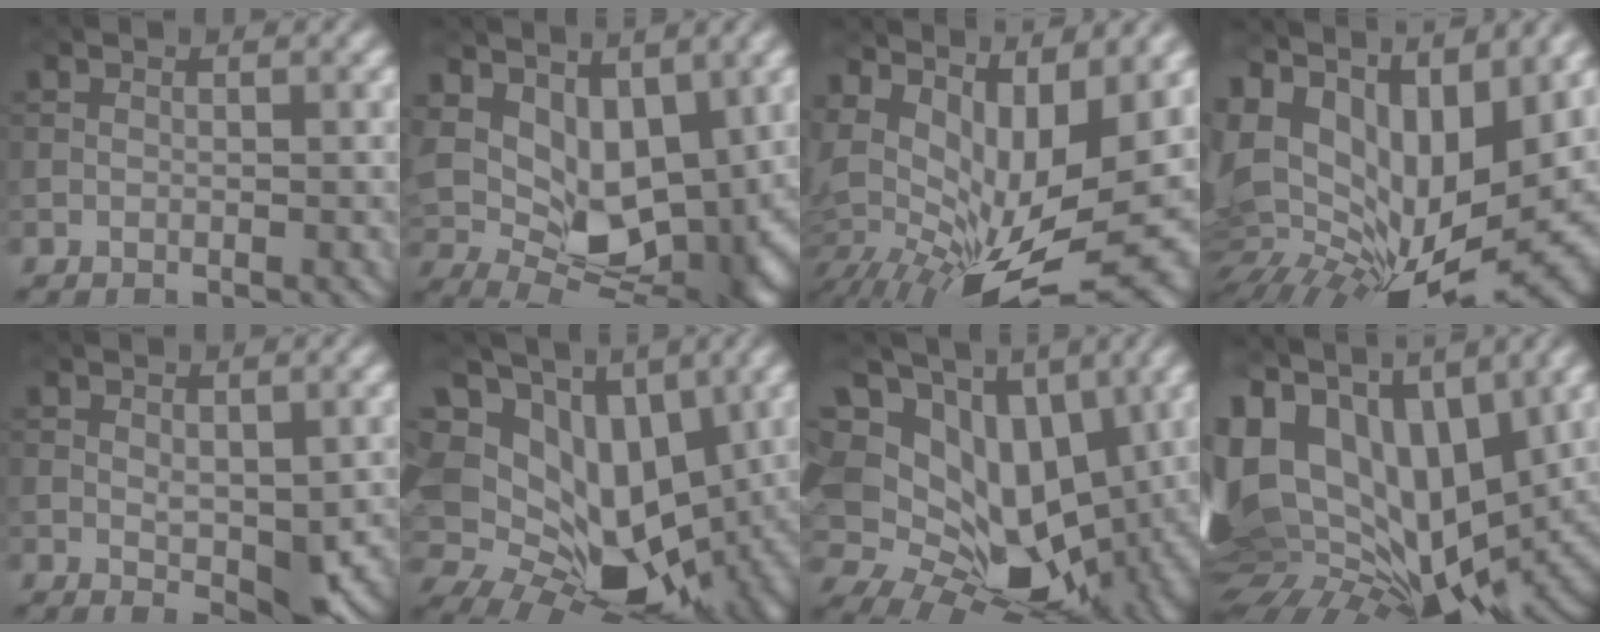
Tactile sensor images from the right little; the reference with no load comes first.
{"total": 10.7, "force": [3.1, 6.5, 7.9], "torque": [-0.131, -0.028, 0.069]}
{"total": 14.0, "force": [1.4, 6.4, 12.4], "torque": [-0.207, -0.018, 0.054]}
{"total": 15.6, "force": [1.4, 8.9, 12.7], "torque": [-0.216, -0.010, 0.049]}
{"total": 4.4, "force": [-0.4, 2.1, 3.8], "torque": [-0.063, -0.008, 0.003]}
{"total": 16.9, "force": [1.4, 12.3, 11.5], "torque": [-0.197, -0.009, 0.052]}
{"total": 17.5, "force": [2.2, 12.6, 12.0], "torque": [-0.212, 0.003, 0.063]}
{"total": 19.4, "force": [3.1, 11.2, 15.5], "torque": [-0.276, -0.009, 0.077]}